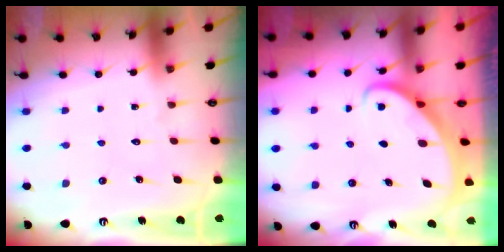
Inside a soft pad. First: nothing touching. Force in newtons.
{"total": 2.8, "press": 2.8, "slide": 0.2}